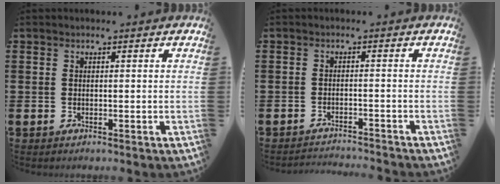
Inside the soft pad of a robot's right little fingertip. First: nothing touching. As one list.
[{"total": 1.8, "force": [-1.8, -0.2, -0.1], "torque": [-0.001, 0.004, -0.039]}]